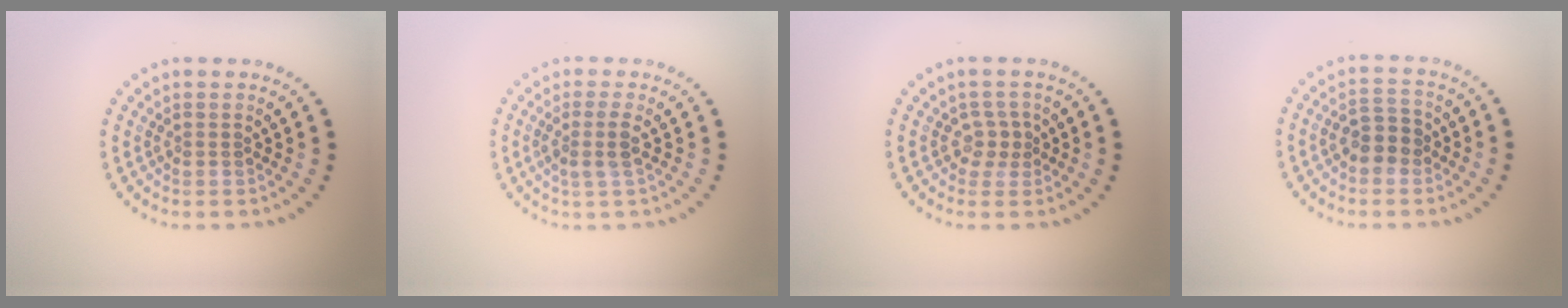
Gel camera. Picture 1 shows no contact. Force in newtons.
{"total": 2.0, "press": 1.6, "slide": 1.1}
{"total": 1.6, "press": 1.3, "slide": 1.0}
{"total": 2.8, "press": 2.8, "slide": 0.7}